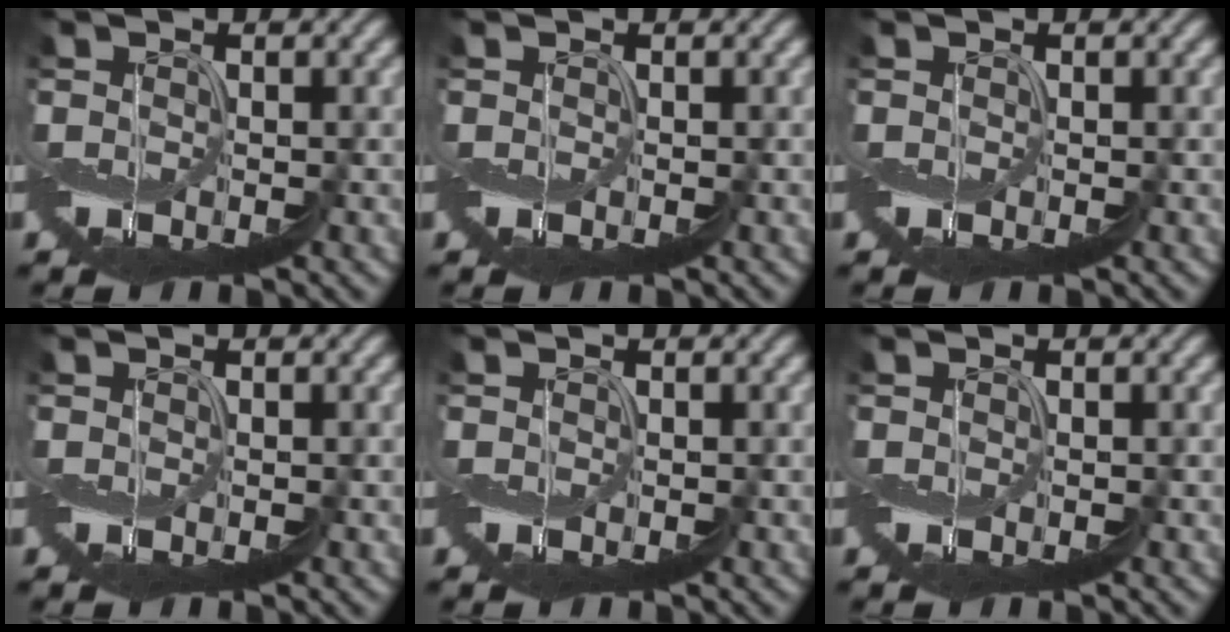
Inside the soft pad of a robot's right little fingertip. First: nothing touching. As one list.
[{"total": 0.0}, {"total": 0.0}, {"total": 0.0}, {"total": 0.0}, {"total": 0.0}]